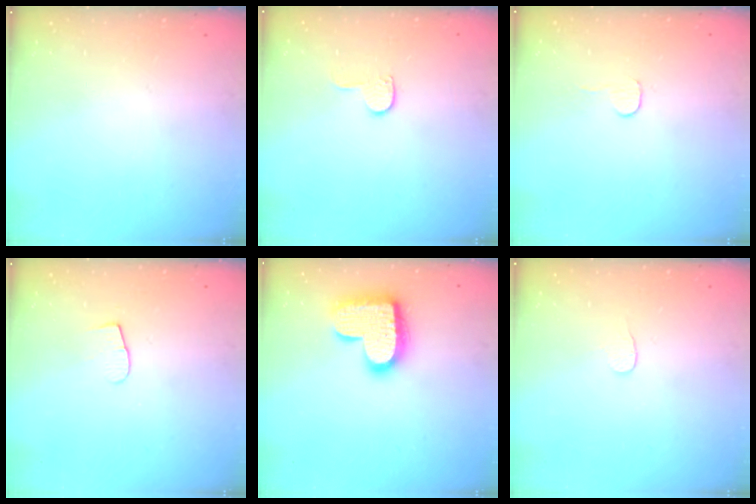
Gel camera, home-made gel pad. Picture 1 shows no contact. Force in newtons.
{"total": 6.9, "press": 6.9, "slide": 0.5}
{"total": 3.0, "press": 3.0, "slide": 0.3}
{"total": 5.2, "press": 5.2, "slide": 0.6}
{"total": 17.5, "press": 17.5, "slide": 1.0}
{"total": 3.3, "press": 3.3, "slide": 0.4}